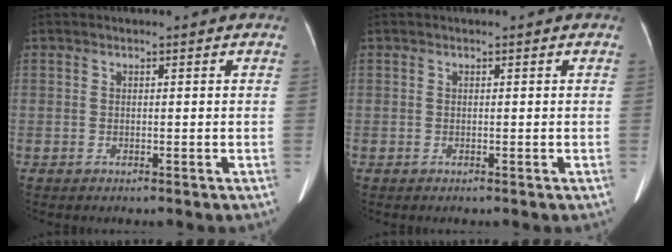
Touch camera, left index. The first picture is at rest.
{"total": 0.0}